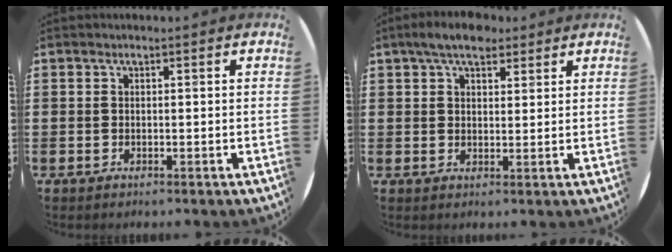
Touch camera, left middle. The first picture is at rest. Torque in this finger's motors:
{"motor_torque": [1.14, -1.00, 0.11, 0.05]}